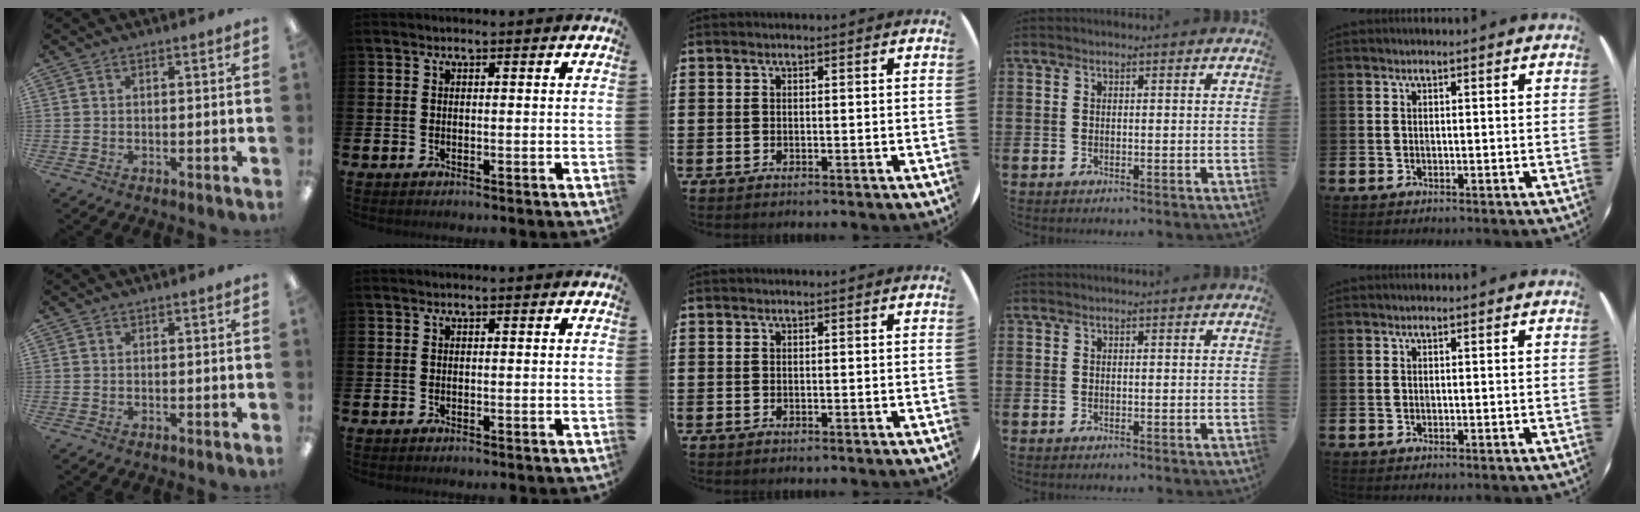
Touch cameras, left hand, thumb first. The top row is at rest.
{}